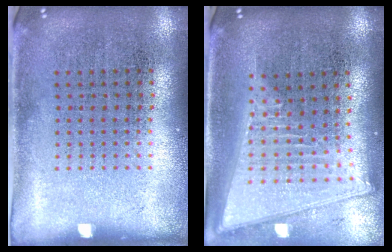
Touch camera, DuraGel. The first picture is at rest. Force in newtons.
{"total": 2.2, "press": 1.9, "slide": 1.2}